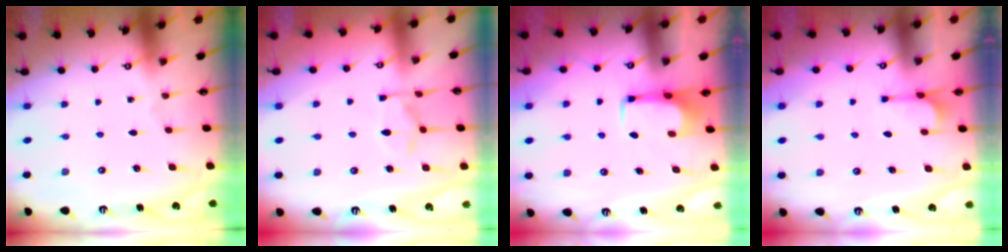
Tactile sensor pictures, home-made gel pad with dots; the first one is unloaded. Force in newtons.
{"total": 3.2, "press": 3.0, "slide": 1.1}
{"total": 1.6, "press": 1.5, "slide": 0.4}
{"total": 1.1, "press": 0.1, "slide": 1.1}